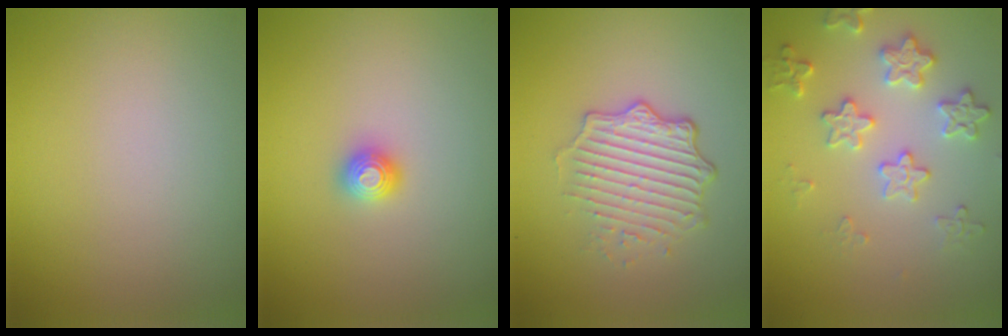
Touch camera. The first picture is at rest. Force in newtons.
{"total": 1.2, "press": 1.2, "slide": 0.2}
{"total": 4.9, "press": 3.5, "slide": 3.4}
{"total": 3.8, "press": 3.5, "slide": 1.7}